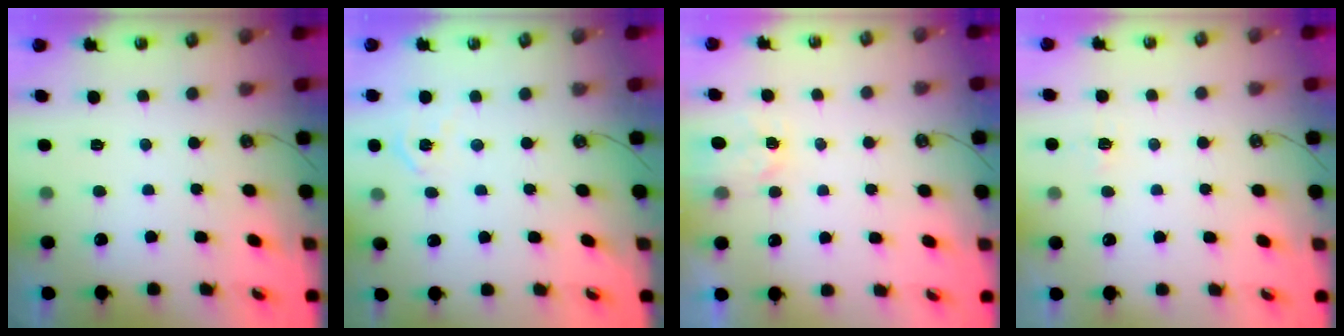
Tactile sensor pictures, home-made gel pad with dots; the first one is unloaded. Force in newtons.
{"total": 6.5, "press": 6.4, "slide": 0.7}
{"total": 3.0, "press": 3.0, "slide": 0.3}
{"total": 4.3, "press": 4.3, "slide": 0.6}